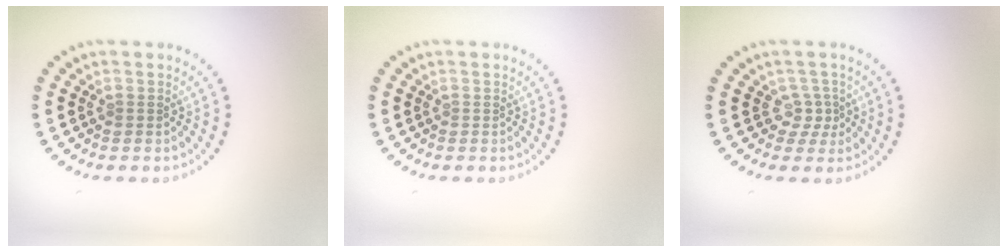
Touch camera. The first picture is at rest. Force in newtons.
{"total": 0.0}
{"total": 1.7, "press": 1.3, "slide": 1.2}